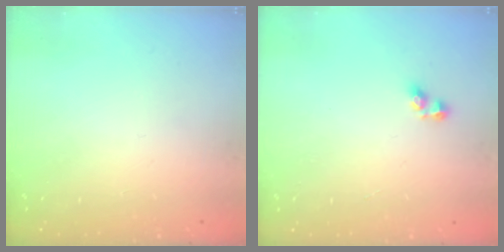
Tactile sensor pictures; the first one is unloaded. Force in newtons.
{"total": 2.5, "press": 2.5, "slide": 0.1}